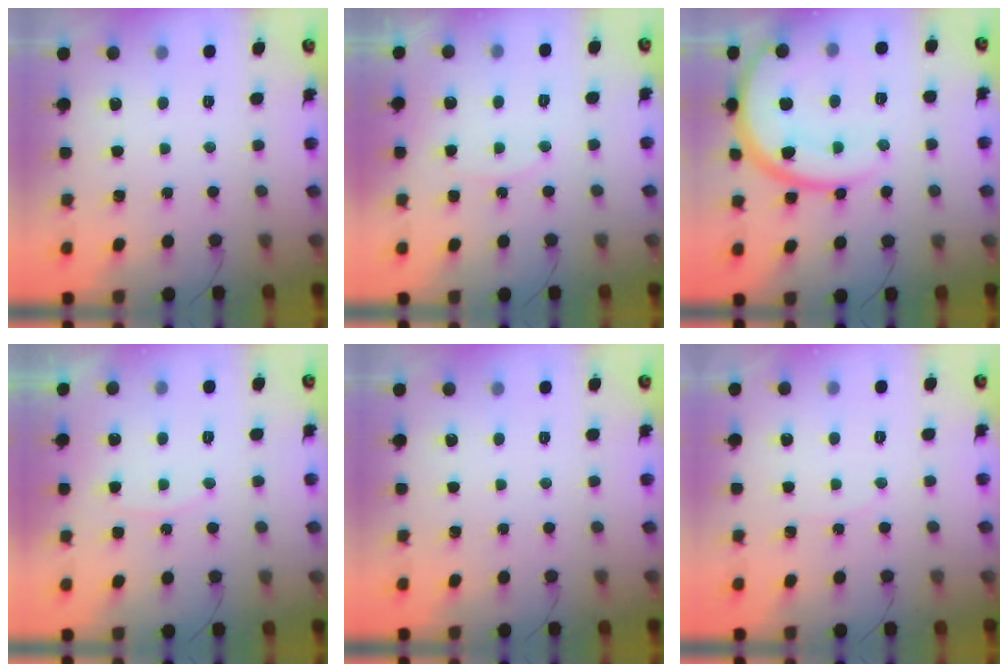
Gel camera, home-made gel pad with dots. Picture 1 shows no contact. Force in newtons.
{"total": 6.8, "press": 6.8, "slide": 0.5}
{"total": 16.5, "press": 16.4, "slide": 1.5}
{"total": 5.8, "press": 5.8, "slide": 0.5}
{"total": 0.0}
{"total": 3.6, "press": 2.9, "slide": 2.2}